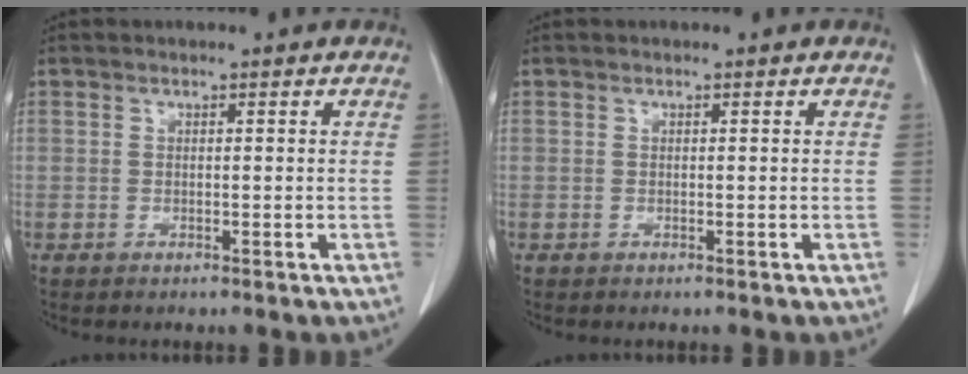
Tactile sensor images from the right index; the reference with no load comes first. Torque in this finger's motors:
{"motor_torque": [-0.06, -0.07, -0.02, 0.01]}